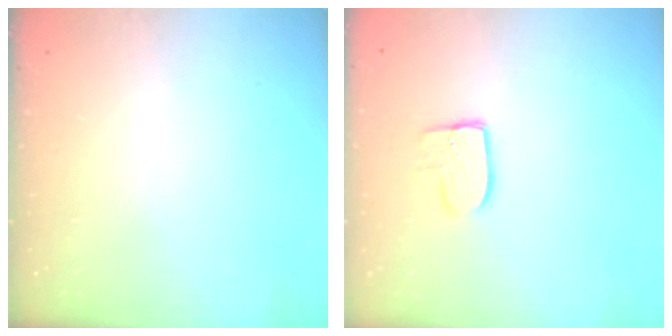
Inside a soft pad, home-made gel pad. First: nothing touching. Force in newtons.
{"total": 7.4, "press": 7.4, "slide": 0.2}